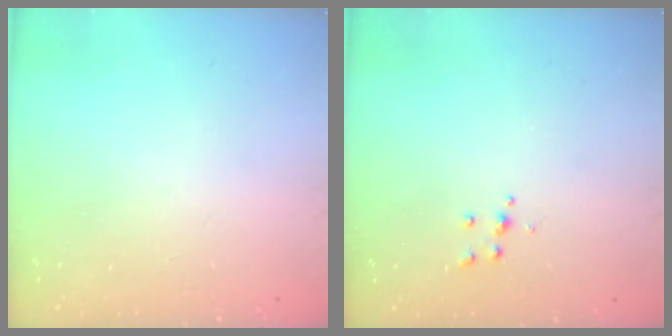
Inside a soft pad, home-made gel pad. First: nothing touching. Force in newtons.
{"total": 3.9, "press": 3.8, "slide": 0.4}